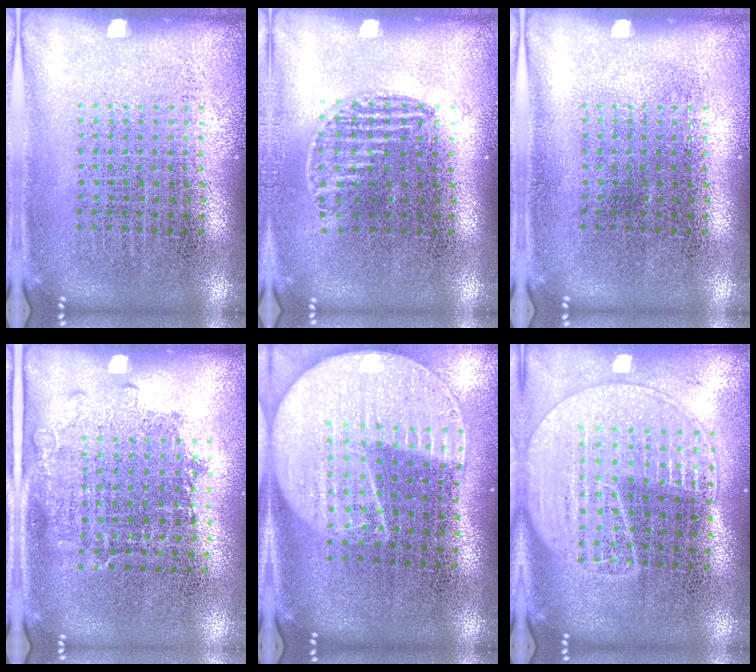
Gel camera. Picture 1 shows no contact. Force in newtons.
{"total": 1.0, "press": 0.8, "slide": 0.6}
{"total": 0.0}
{"total": 1.3, "press": 1.1, "slide": 0.8}
{"total": 2.3, "press": 2.0, "slide": 1.1}
{"total": 2.0, "press": 1.8, "slide": 0.8}